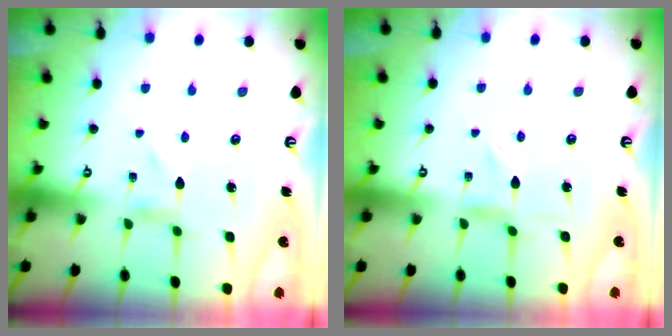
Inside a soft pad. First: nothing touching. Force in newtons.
{"total": 0.0}